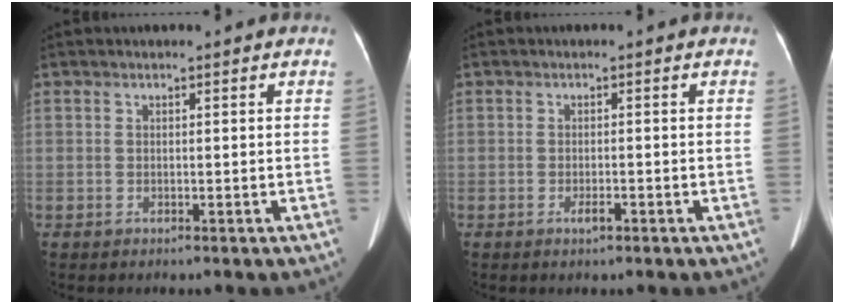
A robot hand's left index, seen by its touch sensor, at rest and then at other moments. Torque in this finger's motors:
{"motor_torque": [0.08, 0.04, 0.17, 0.00]}